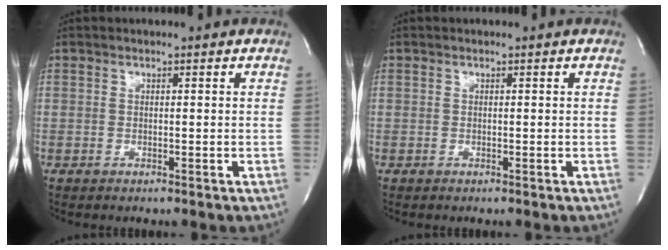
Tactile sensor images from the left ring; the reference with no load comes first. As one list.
[{"total": 0.0}]